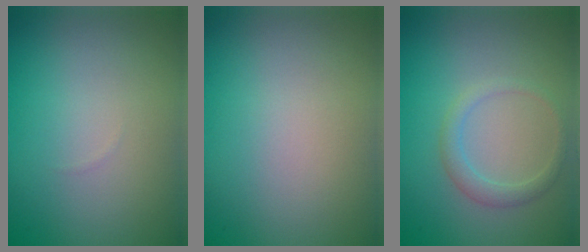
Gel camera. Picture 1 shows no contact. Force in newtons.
{"total": 0.0}
{"total": 1.7, "press": 1.7, "slide": 0.1}